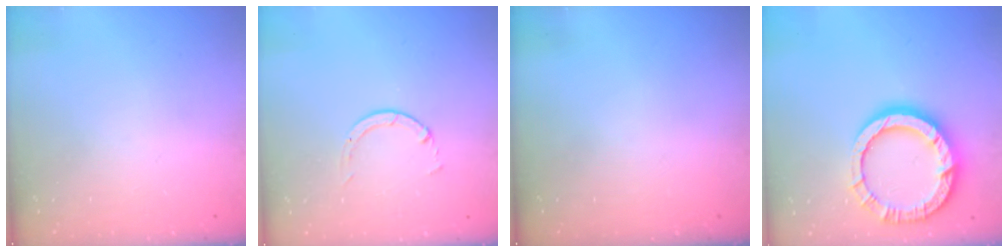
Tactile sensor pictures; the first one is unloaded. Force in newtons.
{"total": 1.3, "press": 1.2, "slide": 0.3}
{"total": 0.0}
{"total": 15.1, "press": 15.0, "slide": 1.5}